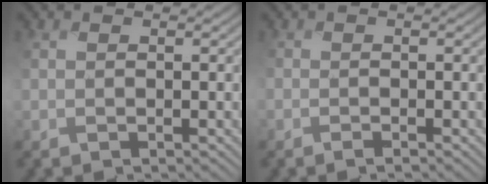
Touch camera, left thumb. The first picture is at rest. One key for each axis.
{"total": 0.8, "fx": -0.6, "fy": 0.3, "fz": 0.4, "tx": -0.010, "ty": -0.002, "tz": -0.013}